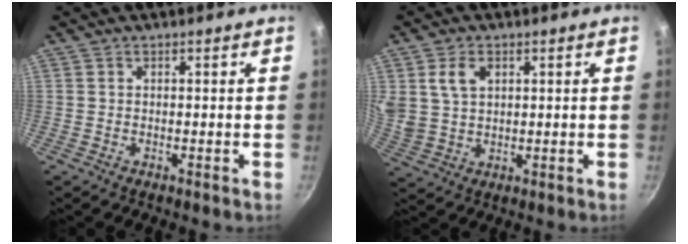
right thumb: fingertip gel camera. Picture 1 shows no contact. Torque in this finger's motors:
{"motor_torque": [0.51, 1.57, 0.97, 0.56, 0.09]}